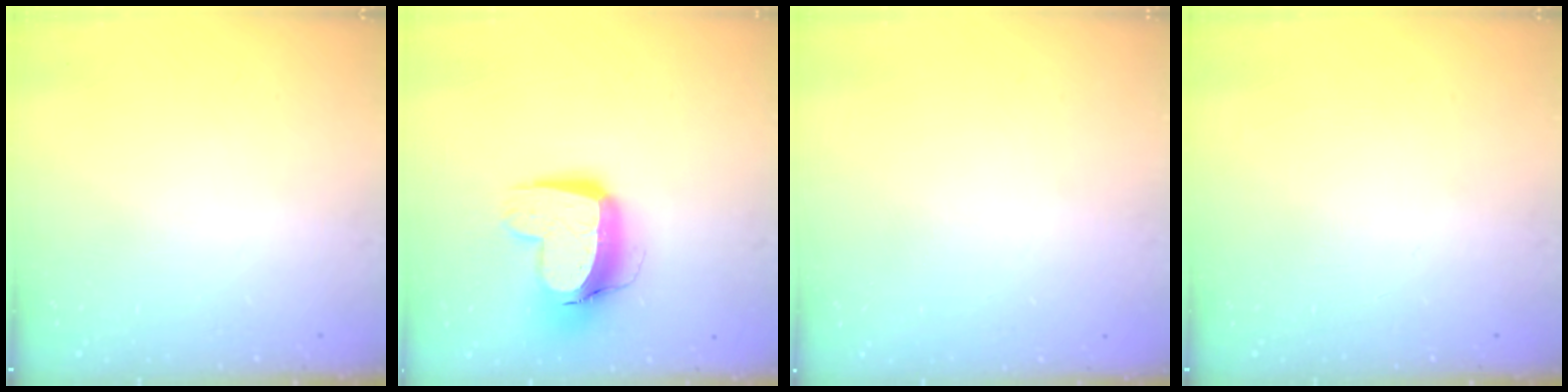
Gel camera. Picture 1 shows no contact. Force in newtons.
{"total": 14.0, "press": 14.0, "slide": 1.5}
{"total": 0.0}
{"total": 0.0}